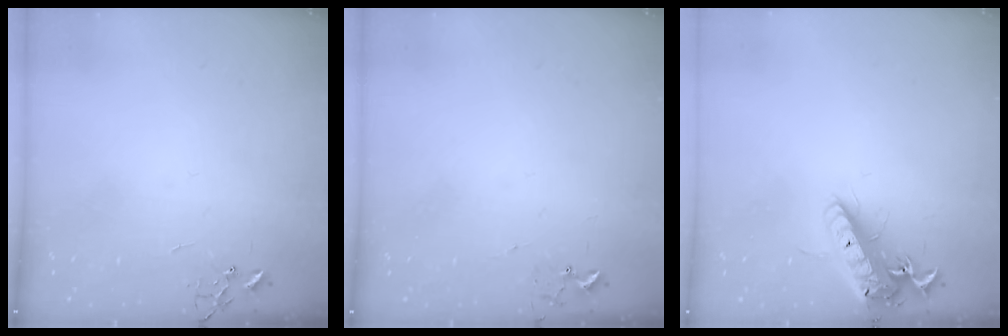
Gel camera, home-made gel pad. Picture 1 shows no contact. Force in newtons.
{"total": 5.4, "press": 5.4, "slide": 0.7}
{"total": 16.1, "press": 15.8, "slide": 3.2}